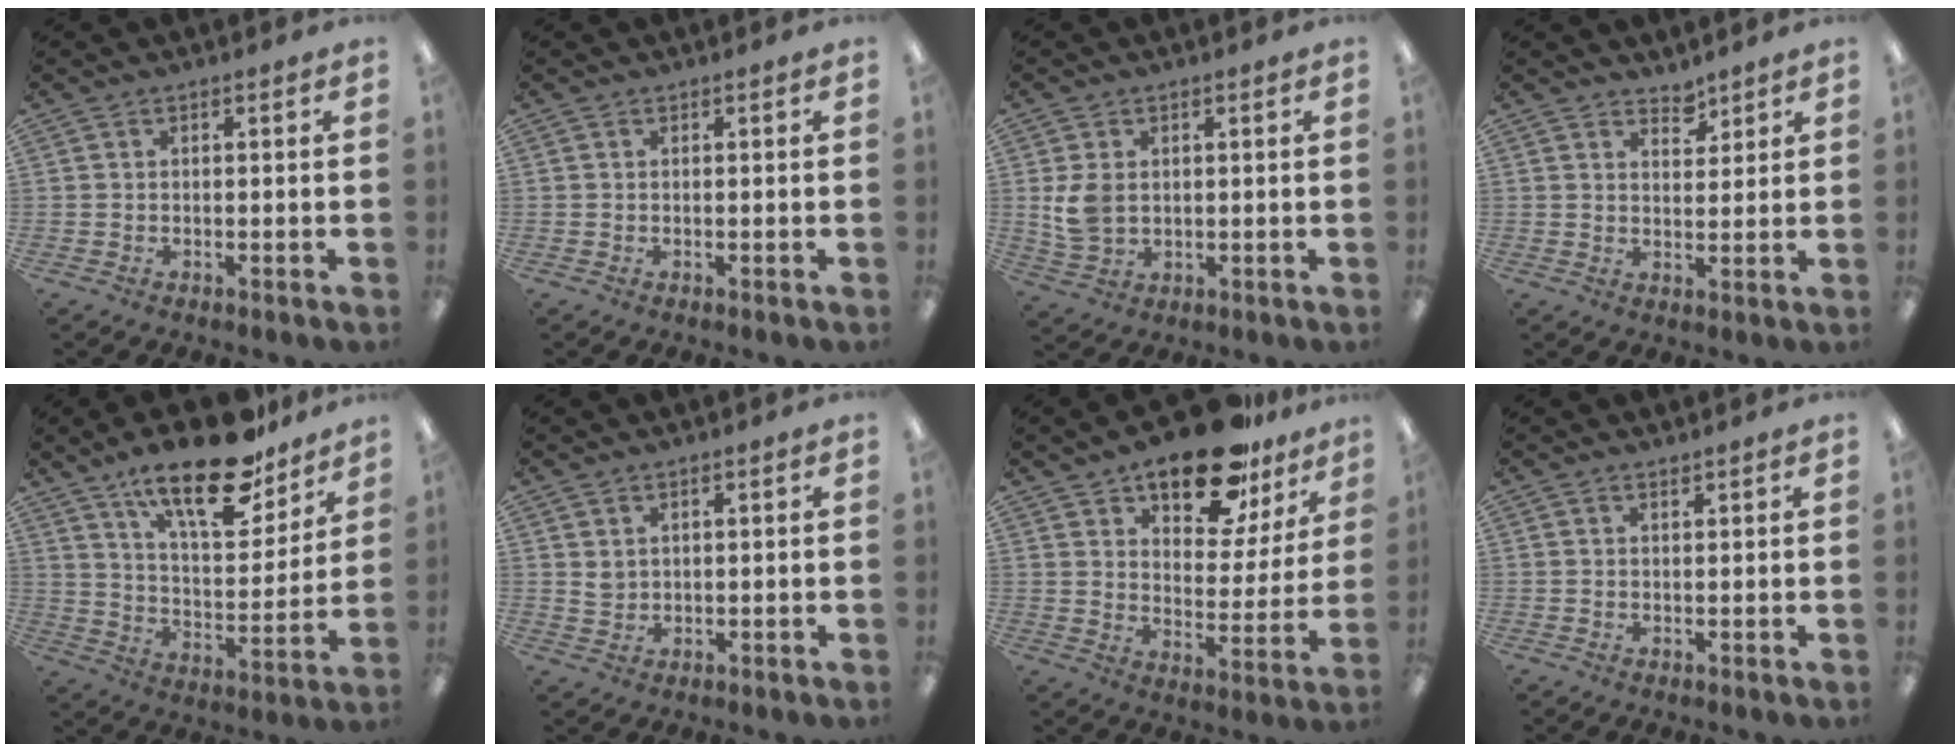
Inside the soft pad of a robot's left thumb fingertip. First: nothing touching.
{"total": 0.0}
{"total": 6.5, "force": [1.0, 4.8, 4.4], "torque": [-0.080, -0.002, 0.018]}
{"total": 3.9, "force": [3.4, 1.6, 0.8], "torque": [0.002, -0.026, 0.060]}
{"total": 21.1, "force": [15.2, 7.5, 12.6], "torque": [-0.198, -0.095, 0.256]}
{"total": 2.4, "force": [1.3, 1.8, 0.8], "torque": [-0.012, -0.001, 0.023]}
{"total": 18.3, "force": [14.0, 7.7, 8.9], "torque": [-0.135, -0.085, 0.240]}
{"total": 1.0, "force": [0.9, 0.1, 0.3], "torque": [-0.007, -0.001, 0.016]}